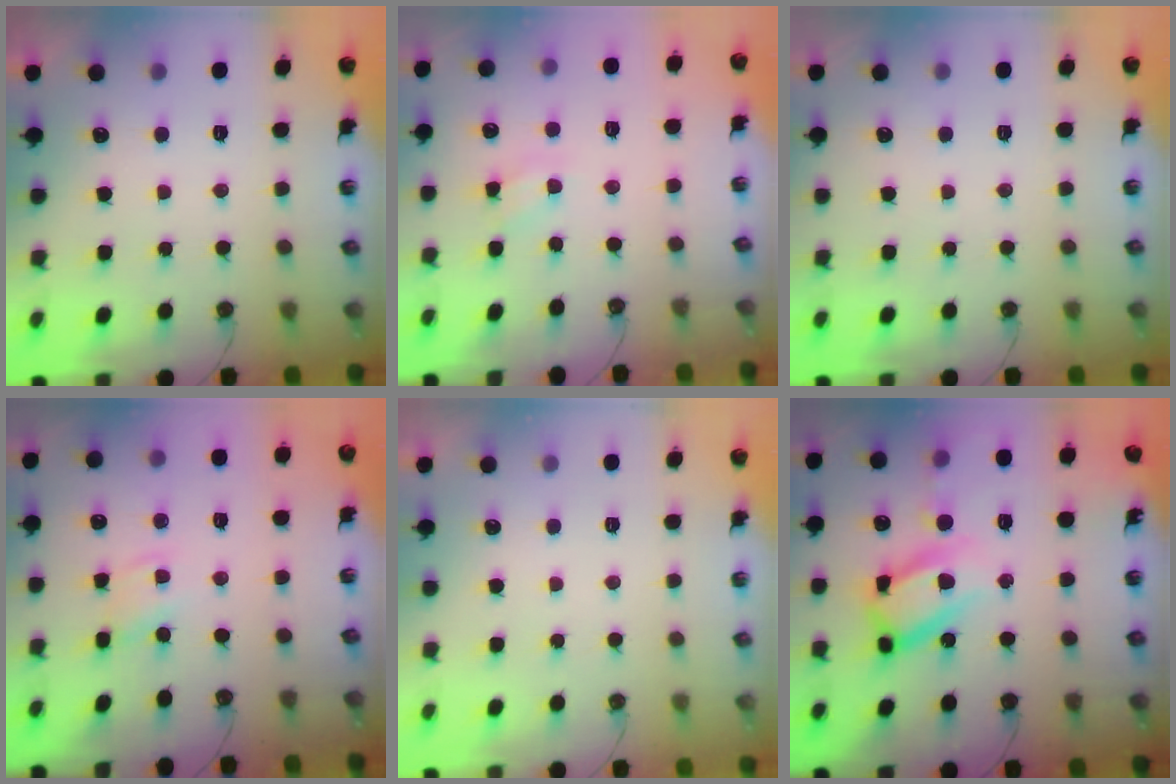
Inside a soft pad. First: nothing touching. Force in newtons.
{"total": 3.2, "press": 3.2, "slide": 0.5}
{"total": 0.0}
{"total": 2.8, "press": 2.8, "slide": 0.3}
{"total": 0.0}
{"total": 19.6, "press": 19.5, "slide": 1.7}